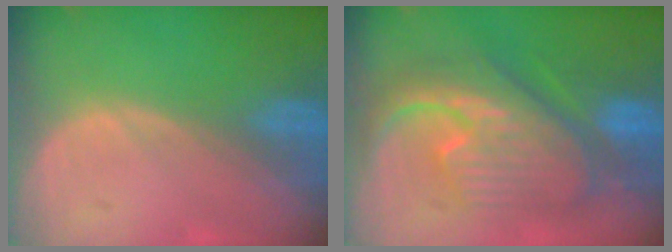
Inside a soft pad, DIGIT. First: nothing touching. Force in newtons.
{"total": 11.4, "press": 11.3, "slide": 1.1}